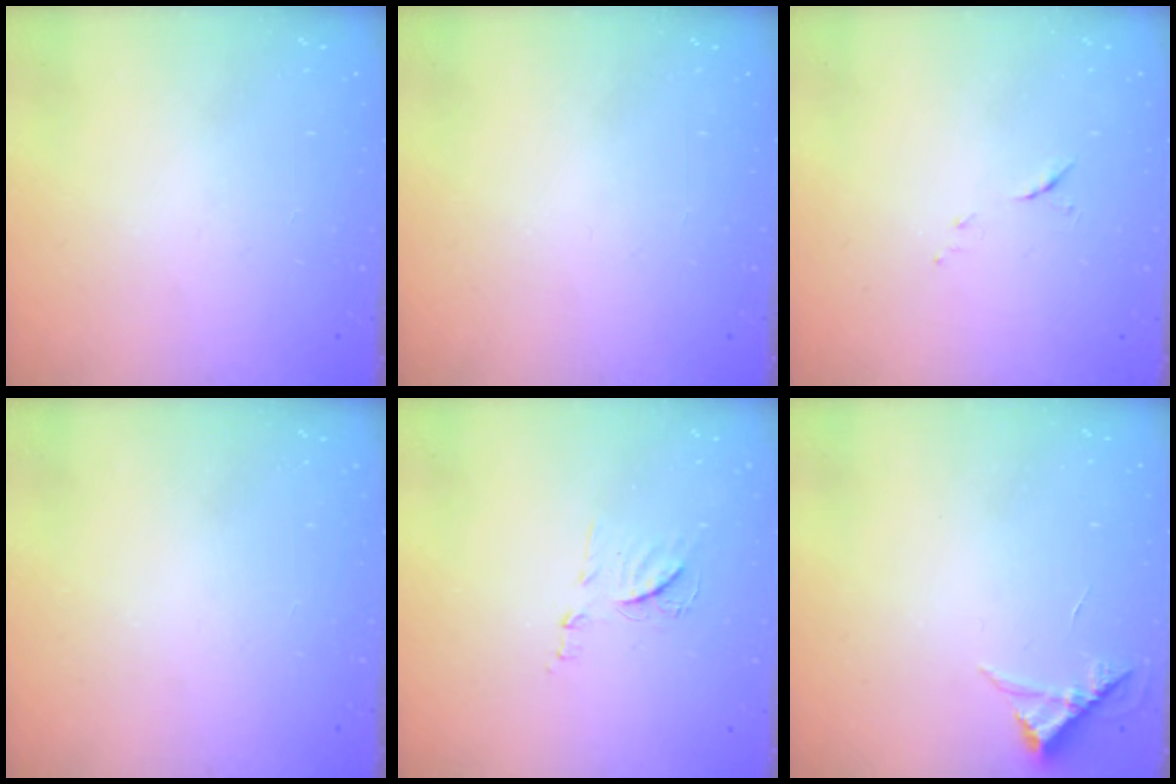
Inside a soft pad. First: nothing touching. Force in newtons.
{"total": 0.0}
{"total": 5.5, "press": 5.4, "slide": 1.1}
{"total": 0.0}
{"total": 7.6, "press": 7.6, "slide": 0.6}
{"total": 4.6, "press": 4.6, "slide": 0.3}